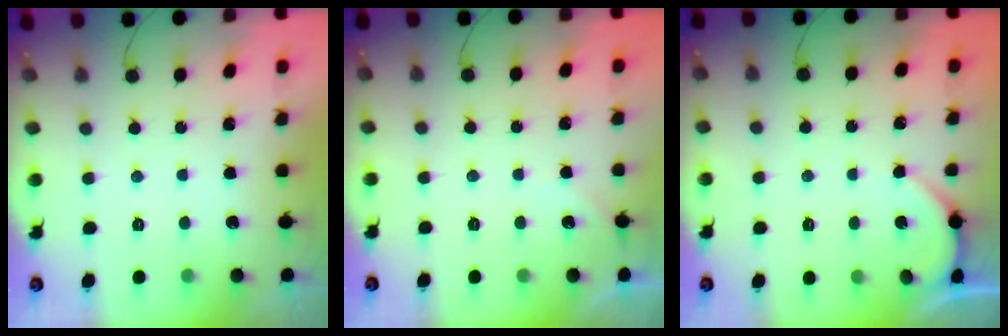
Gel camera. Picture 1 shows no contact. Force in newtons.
{"total": 2.2, "press": 2.2, "slide": 0.3}
{"total": 2.3, "press": 2.3, "slide": 0.4}